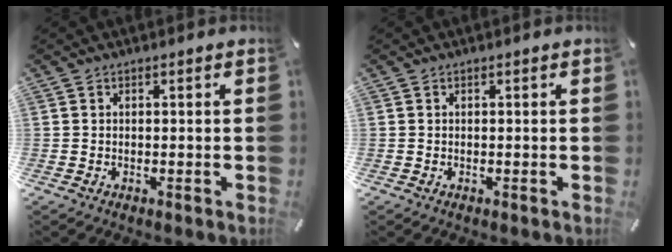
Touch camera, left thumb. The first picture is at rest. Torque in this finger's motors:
{"motor_torque": [0.00, 0.00, 0.00, 0.00, 0.00]}